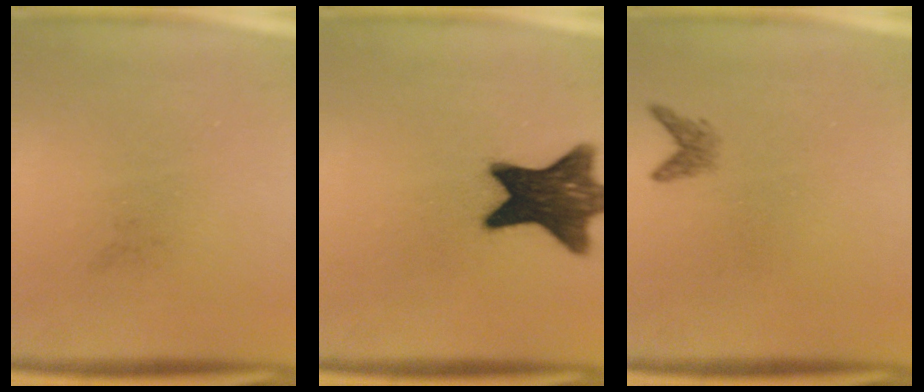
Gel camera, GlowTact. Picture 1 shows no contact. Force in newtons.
{"total": 14.8}
{"total": 1.4}